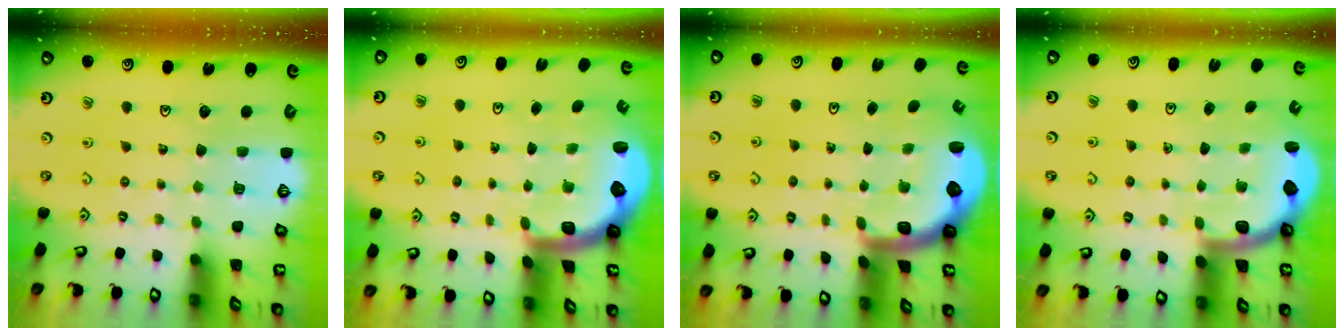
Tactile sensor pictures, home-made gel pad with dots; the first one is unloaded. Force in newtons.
{"total": 2.8, "press": 2.5, "slide": 1.4}
{"total": 2.9, "press": 2.6, "slide": 1.4}
{"total": 2.0, "press": 1.9, "slide": 0.5}